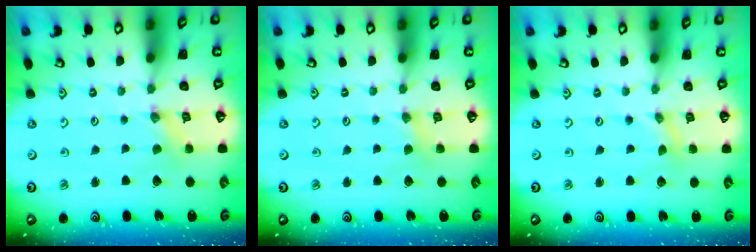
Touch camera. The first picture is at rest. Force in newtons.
{"total": 2.1, "press": 2.1, "slide": 0.4}
{"total": 0.0}